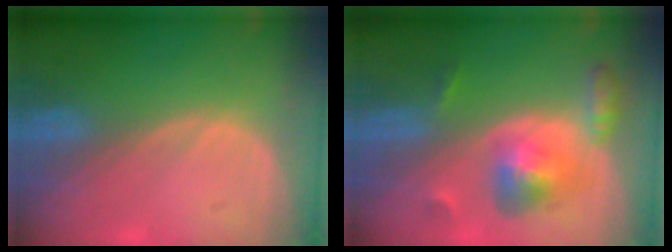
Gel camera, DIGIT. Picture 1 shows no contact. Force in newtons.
{"total": 6.5, "press": 6.5, "slide": 0.4}